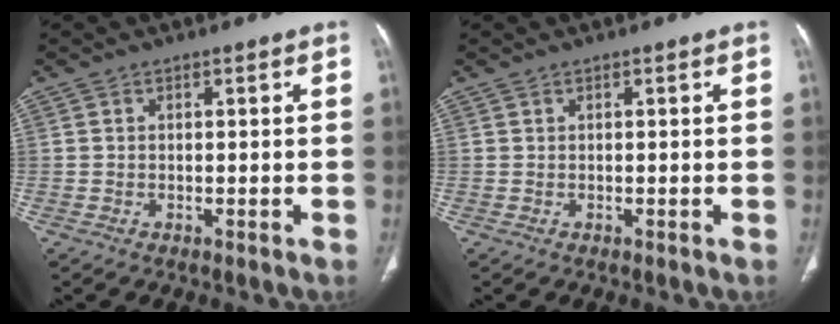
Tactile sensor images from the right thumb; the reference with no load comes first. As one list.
[{"total": 0.0}]